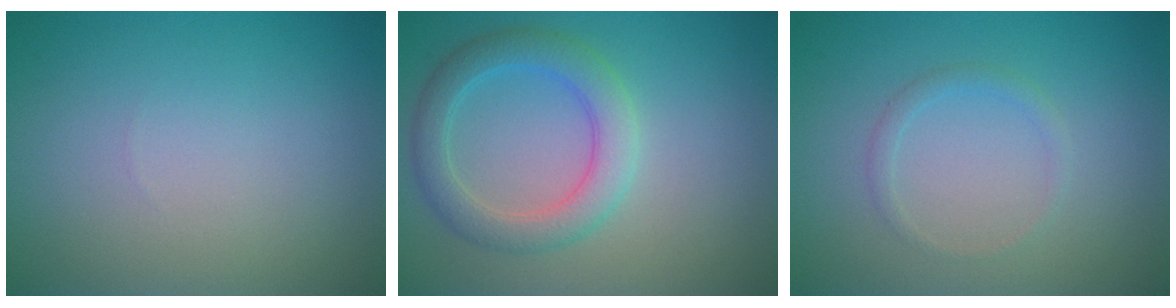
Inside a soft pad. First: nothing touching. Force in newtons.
{"total": 4.0, "press": 4.0, "slide": 0.2}
{"total": 1.1, "press": 1.1, "slide": 0.1}